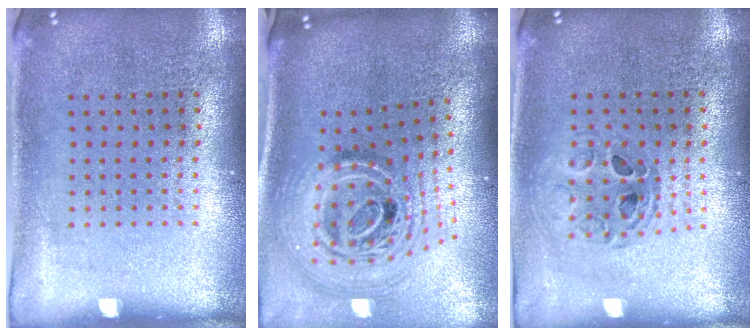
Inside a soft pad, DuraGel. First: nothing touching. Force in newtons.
{"total": 2.5, "press": 1.8, "slide": 1.8}
{"total": 0.8, "press": 0.8, "slide": 0.1}